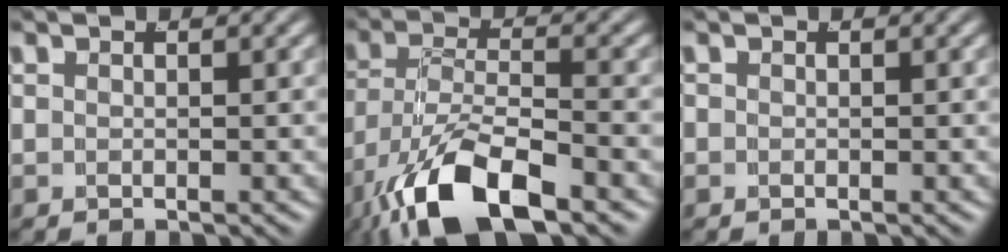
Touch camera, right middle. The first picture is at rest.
{"total": 8.4, "force": [-4.3, 3.4, 6.4], "torque": [-0.135, -0.040, -0.047]}
{"total": 0.5, "force": [-0.3, 0.4, 0.1], "torque": [-0.002, -0.004, -0.003]}